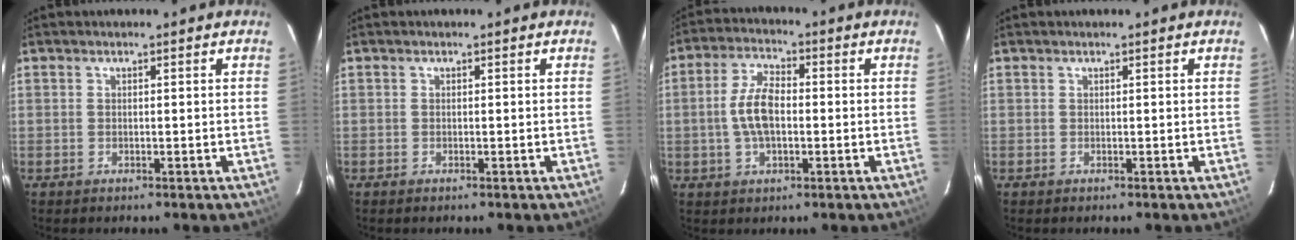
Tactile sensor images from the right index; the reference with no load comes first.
{"total": 0.0}
{"total": 7.7, "force": [-0.8, 3.8, 6.7], "torque": [-0.134, 0.011, -0.012]}
{"total": 0.0}